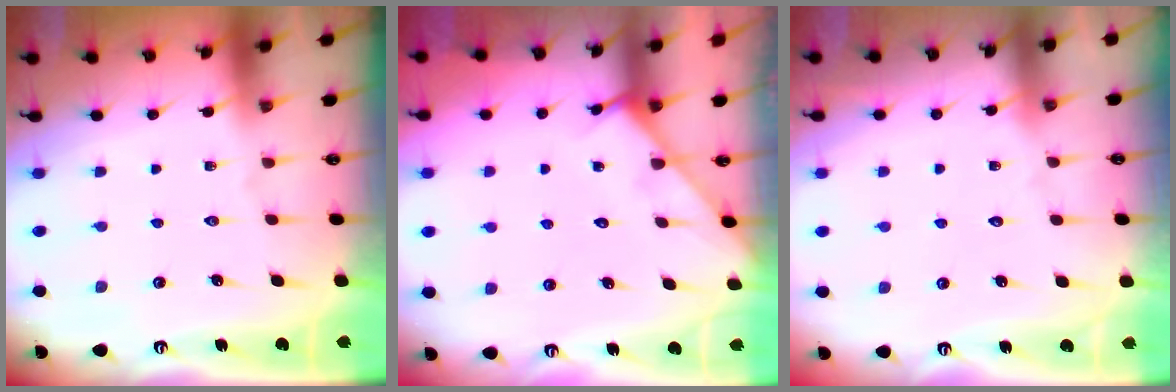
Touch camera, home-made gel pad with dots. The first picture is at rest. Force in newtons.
{"total": 4.0, "press": 4.0, "slide": 0.4}
{"total": 2.9, "press": 2.9, "slide": 0.4}